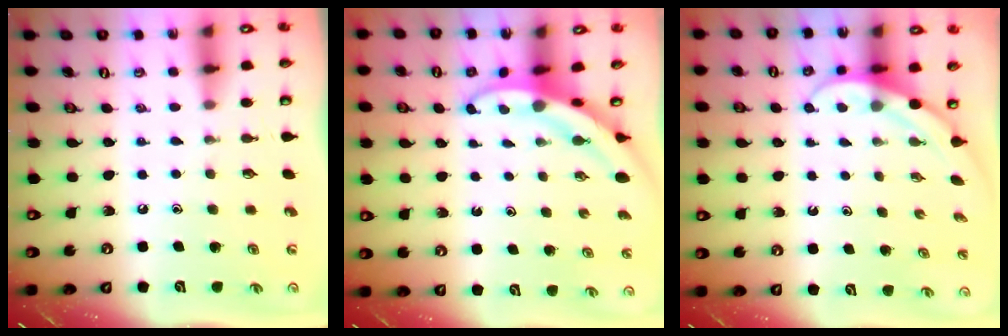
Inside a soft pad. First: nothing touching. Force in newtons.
{"total": 3.3, "press": 3.3, "slide": 0.3}
{"total": 4.8, "press": 4.8, "slide": 0.3}